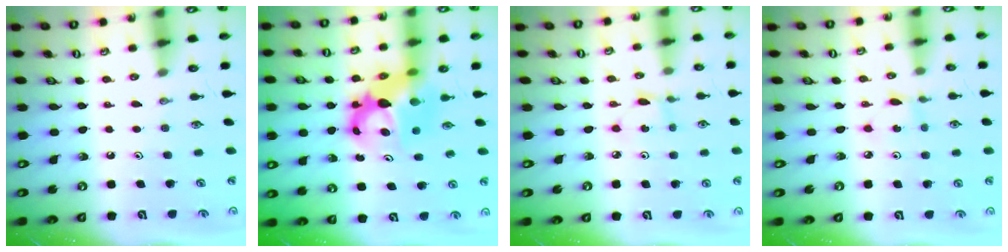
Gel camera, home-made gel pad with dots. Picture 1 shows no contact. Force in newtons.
{"total": 9.2, "press": 9.2, "slide": 0.4}
{"total": 1.8, "press": 1.8, "slide": 0.3}
{"total": 2.3, "press": 2.3, "slide": 0.2}